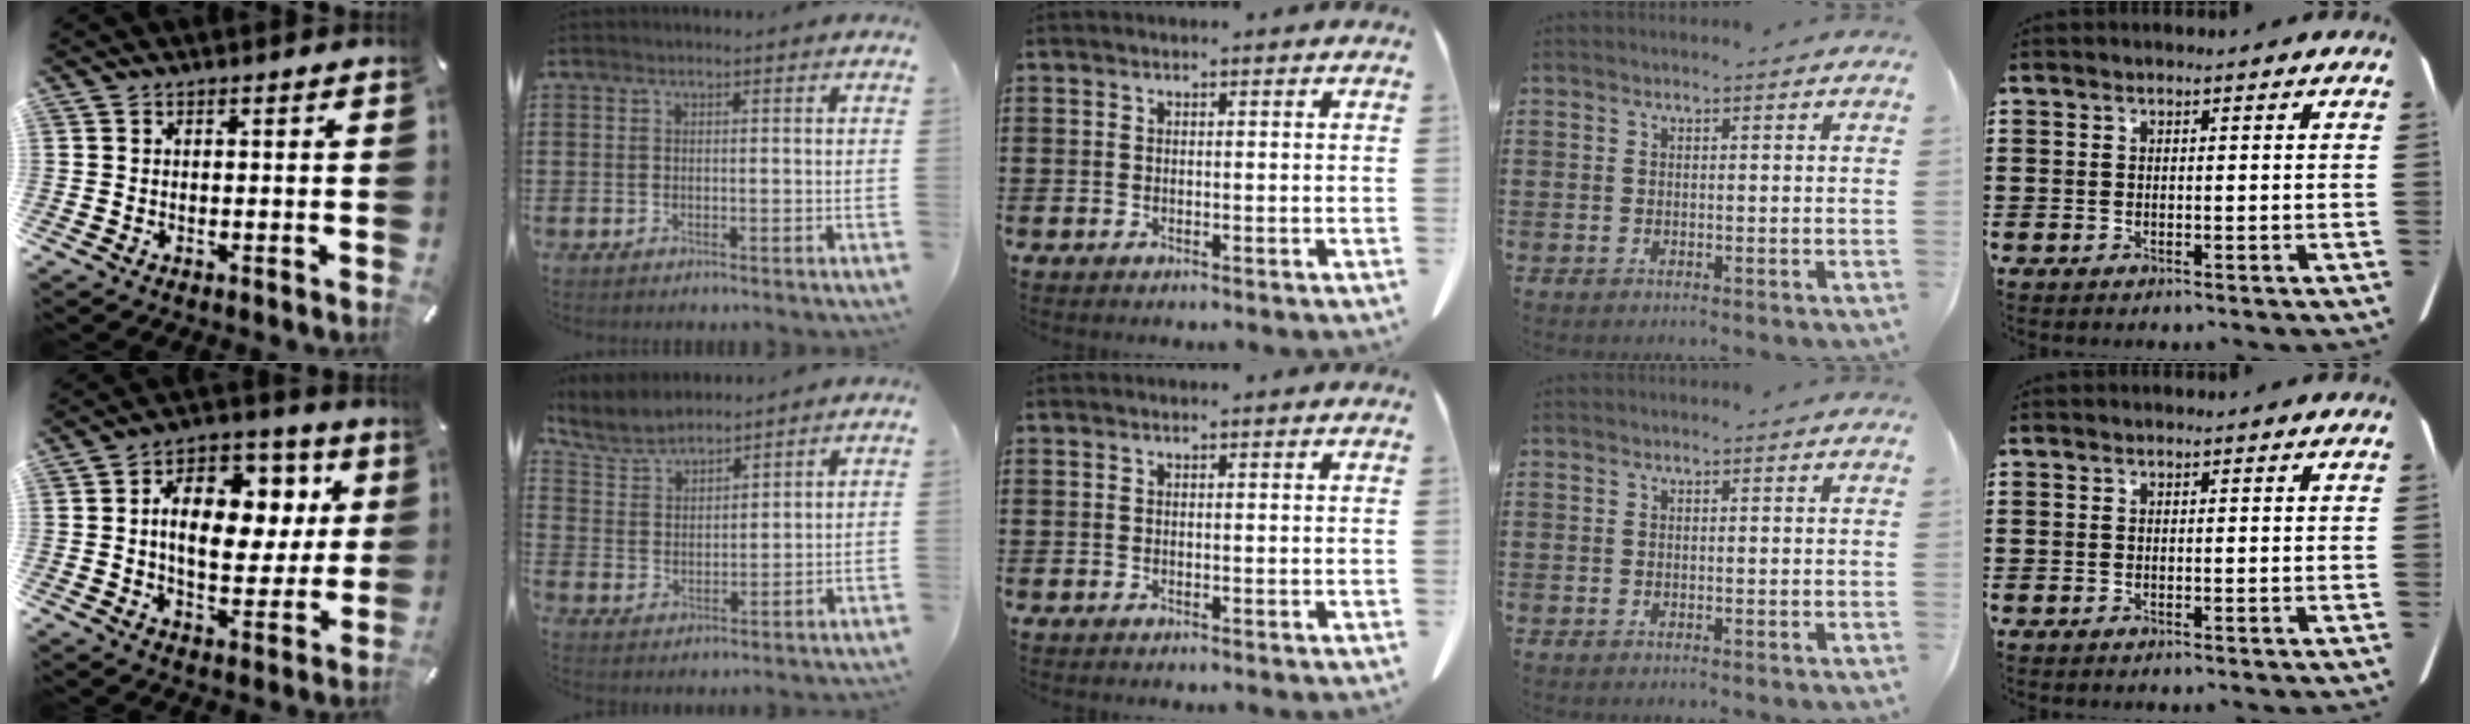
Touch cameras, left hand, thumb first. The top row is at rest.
{"thumb": {"total": 15.4, "force": [3.2, 10.3, 11.0], "torque": [-0.174, -0.011, 0.060]}, "index": {"total": 5.0, "force": [4.7, 1.2, 1.2], "torque": [-0.042, -0.012, 0.086]}}